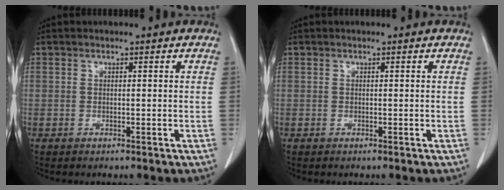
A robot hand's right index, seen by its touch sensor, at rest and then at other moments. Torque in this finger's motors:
{"motor_torque": [0.00, 0.00, 0.02, 0.00]}